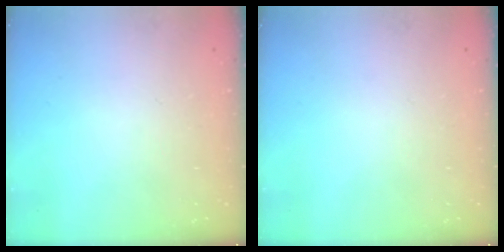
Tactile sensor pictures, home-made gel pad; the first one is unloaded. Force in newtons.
{"total": 0.0}